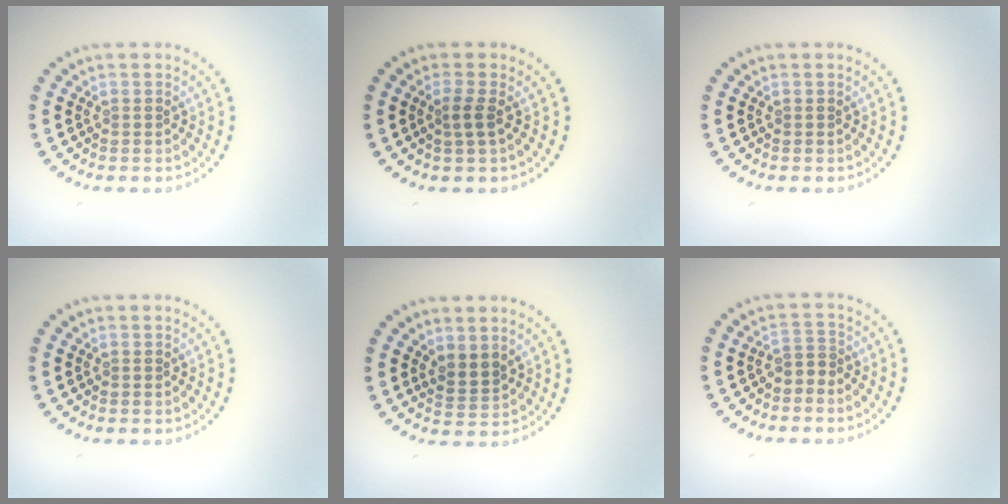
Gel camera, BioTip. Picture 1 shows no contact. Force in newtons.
{"total": 1.4, "press": 1.1, "slide": 0.8}
{"total": 0.0}
{"total": 0.0}
{"total": 2.0, "press": 1.5, "slide": 1.3}
{"total": 1.3, "press": 1.0, "slide": 0.9}